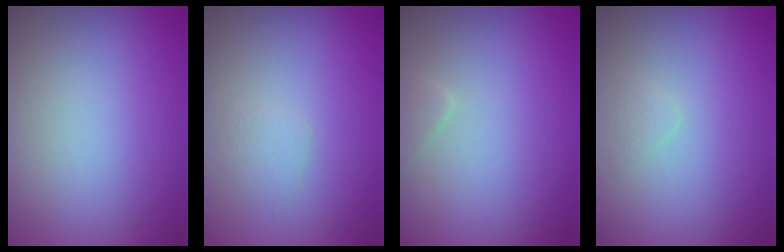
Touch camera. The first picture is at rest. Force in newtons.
{"total": 1.1, "press": 1.1, "slide": 0.0}
{"total": 0.8, "press": 0.8, "slide": 0.0}
{"total": 0.7, "press": 0.7, "slide": 0.0}